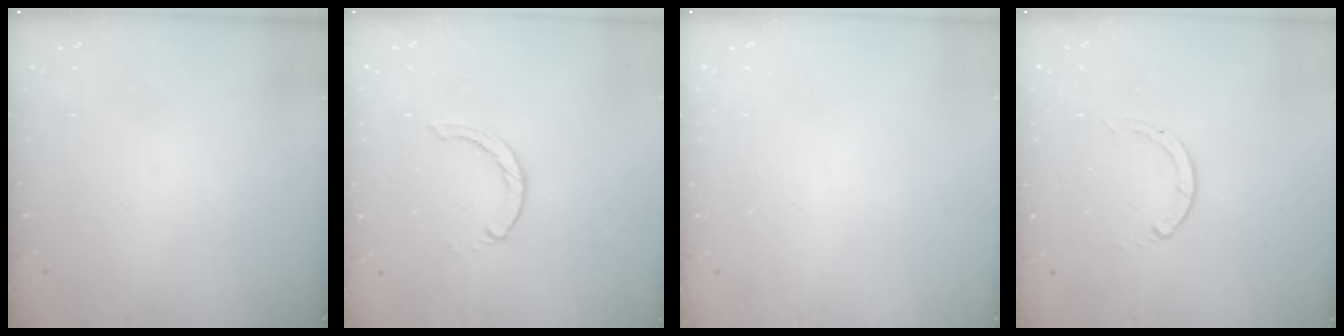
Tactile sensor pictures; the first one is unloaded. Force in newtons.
{"total": 0.0}
{"total": 0.0}
{"total": 0.0}